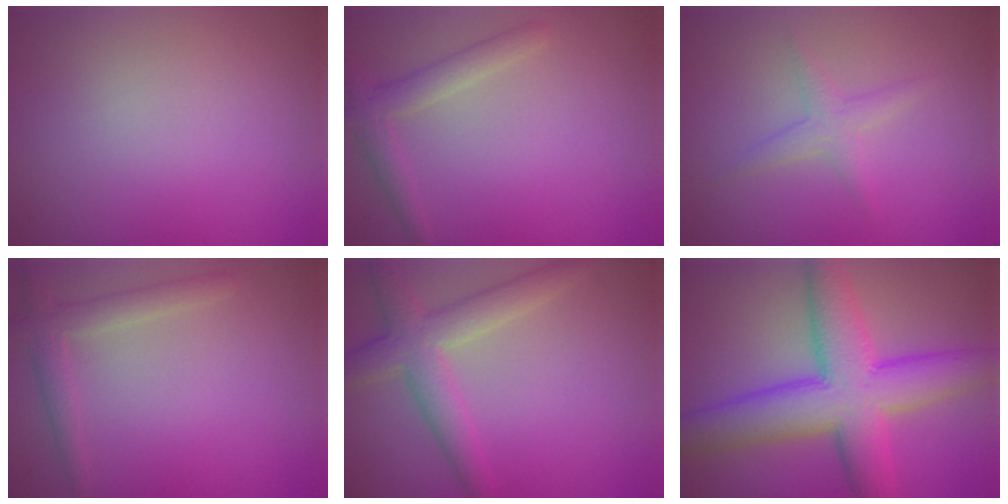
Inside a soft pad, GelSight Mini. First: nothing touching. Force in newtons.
{"total": 2.3, "press": 2.3, "slide": 0.2}
{"total": 1.7, "press": 1.6, "slide": 0.1}
{"total": 2.4, "press": 2.4, "slide": 0.2}
{"total": 4.3, "press": 4.3, "slide": 0.2}
{"total": 9.5, "press": 9.5, "slide": 0.3}